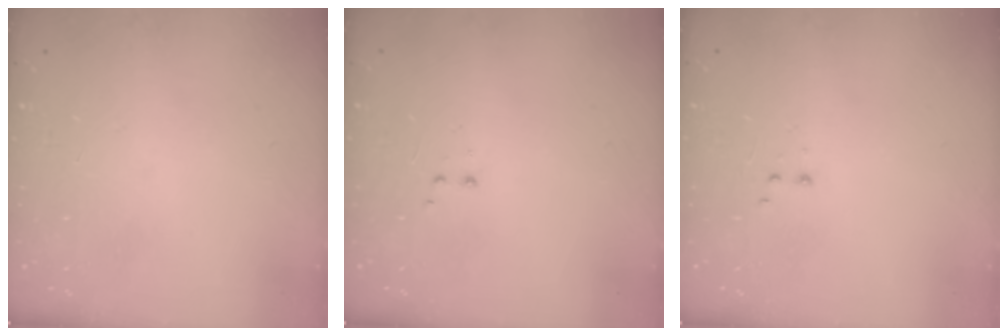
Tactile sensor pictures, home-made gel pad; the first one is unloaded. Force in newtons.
{"total": 2.0, "press": 1.8, "slide": 0.9}
{"total": 1.9, "press": 1.8, "slide": 0.5}